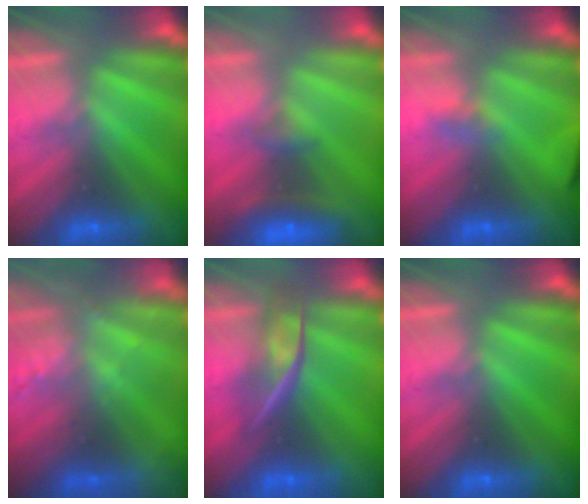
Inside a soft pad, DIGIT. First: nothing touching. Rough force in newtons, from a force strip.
{"total": 7.8}
{"total": 3.1}
{"total": 2.4}
{"total": 2.4}
{"total": 0.0}